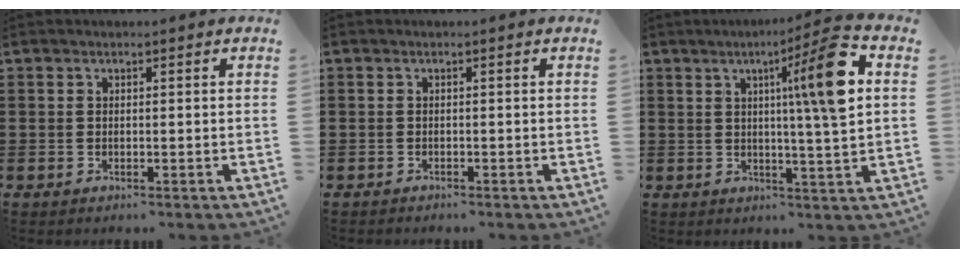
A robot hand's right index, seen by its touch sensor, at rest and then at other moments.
{"total": 0.6, "force": [-0.6, 0.1, 0.0], "torque": [-0.002, -0.001, -0.013]}
{"total": 11.7, "force": [3.1, 0.1, 11.3], "torque": [-0.182, -0.004, 0.037]}